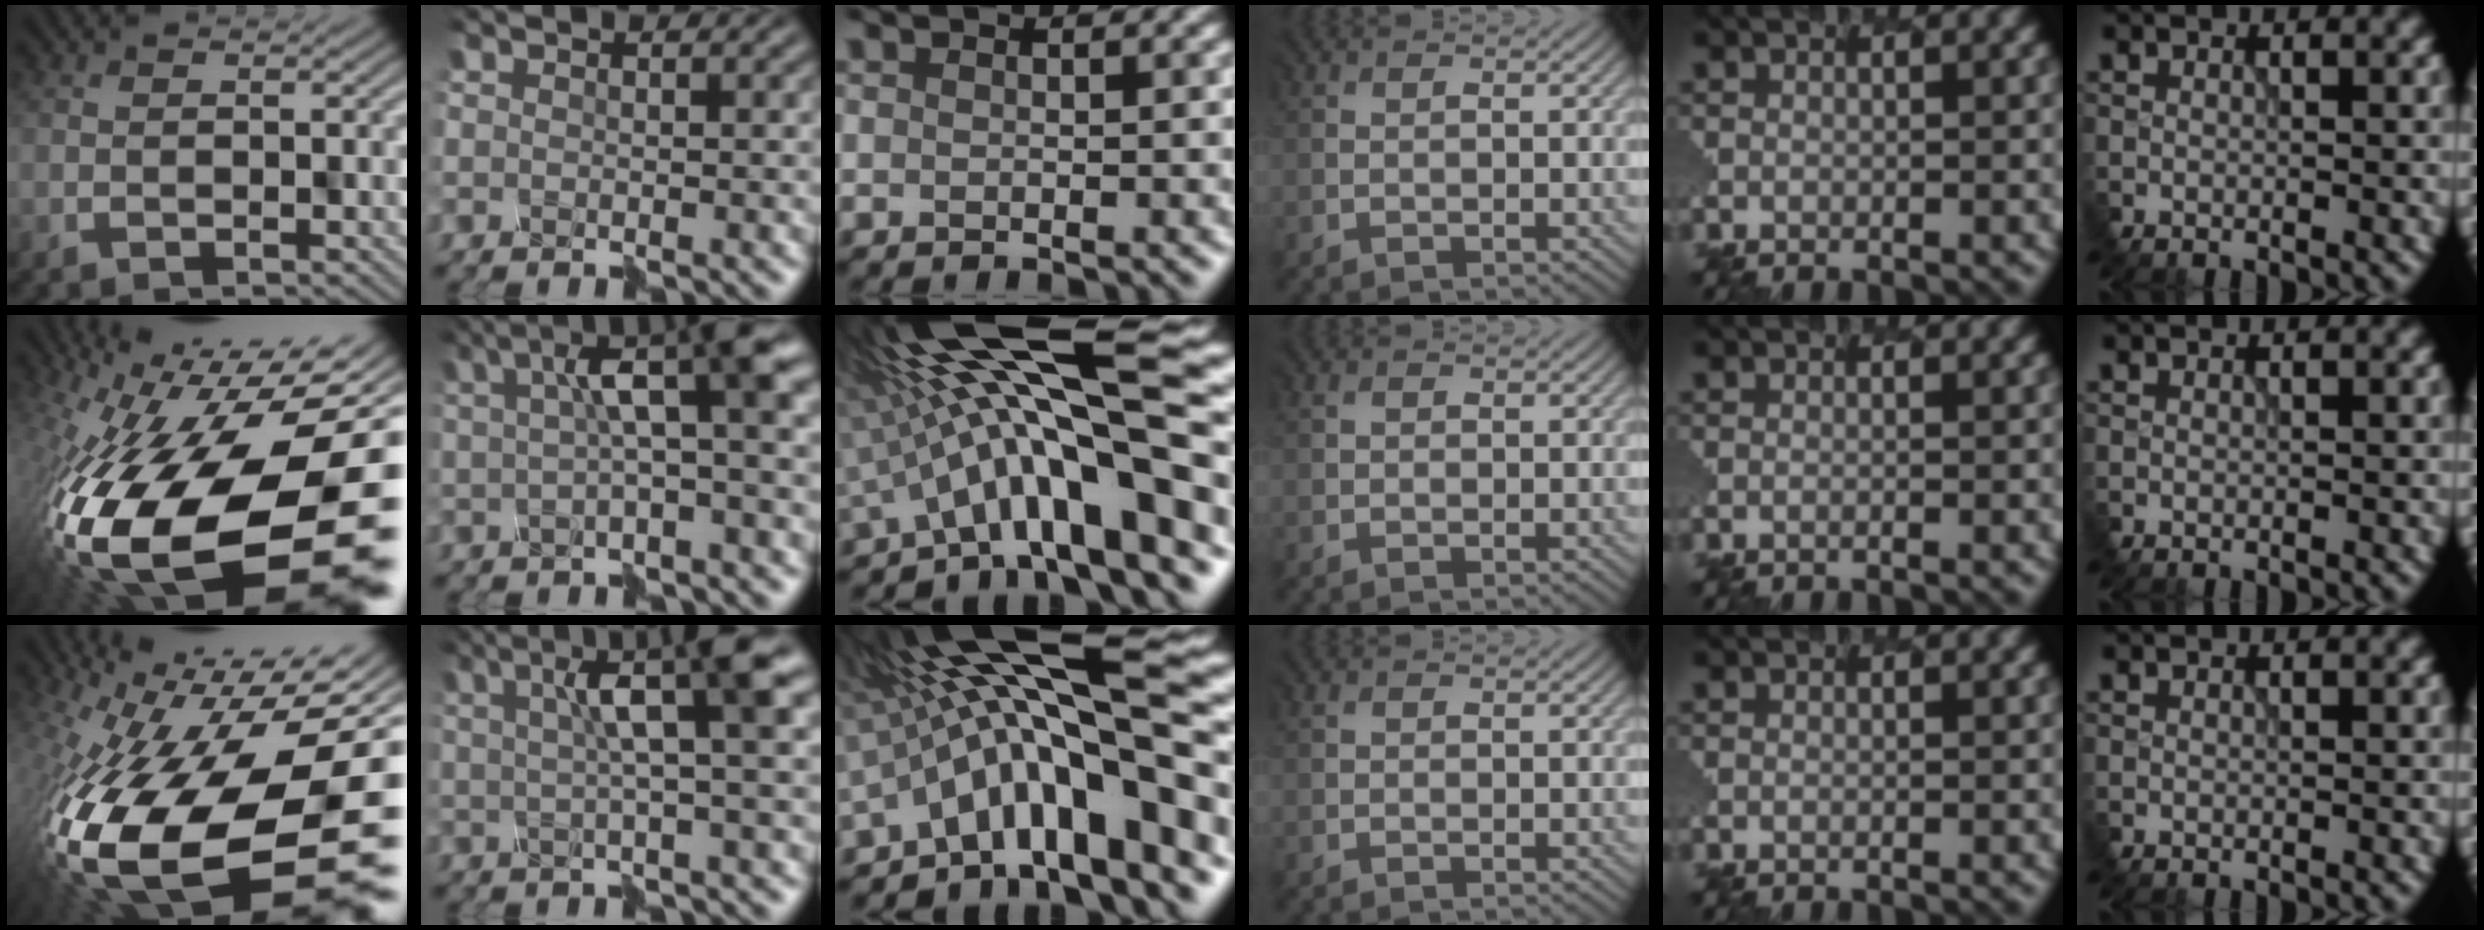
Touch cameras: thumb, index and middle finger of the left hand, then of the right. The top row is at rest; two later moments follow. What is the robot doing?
{"motion": "disassemble", "object": "hinged jar"}